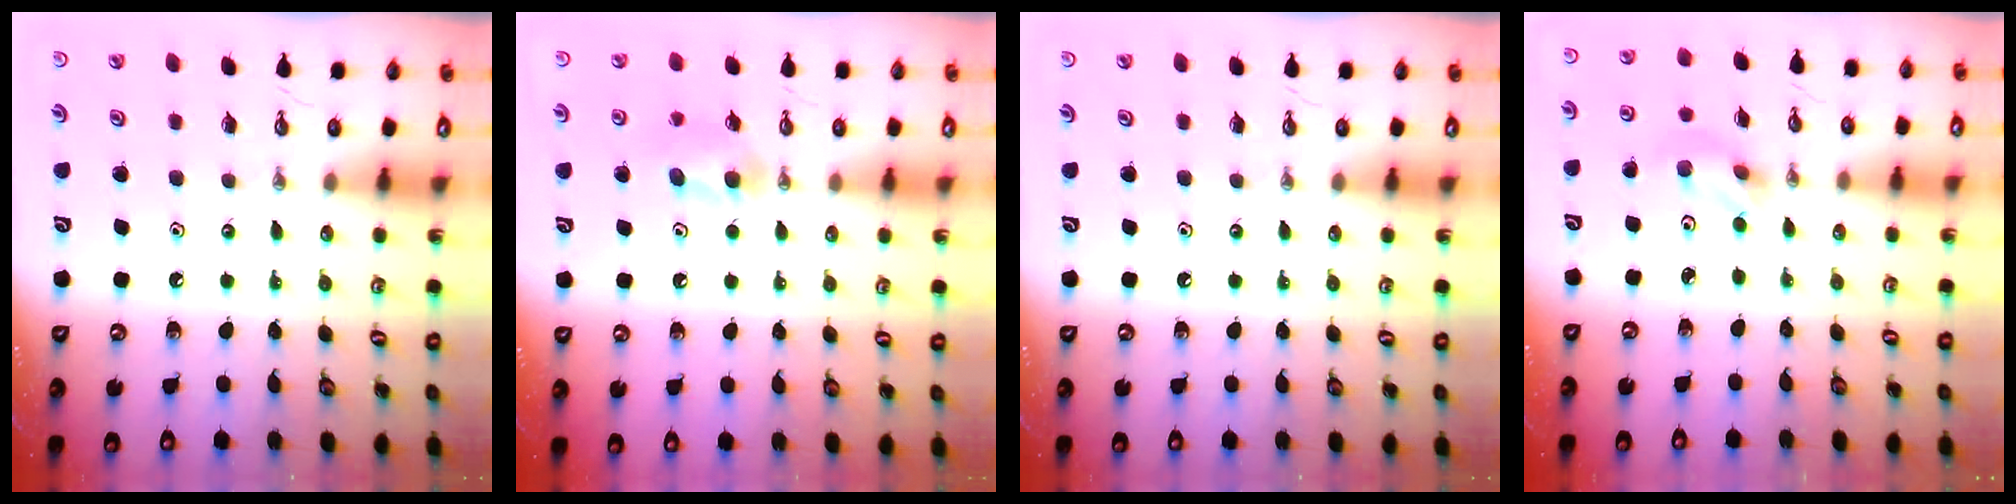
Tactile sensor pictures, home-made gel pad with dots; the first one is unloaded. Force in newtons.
{"total": 9.8, "press": 6.2, "slide": 7.6}
{"total": 0.0}
{"total": 3.6, "press": 2.9, "slide": 2.1}